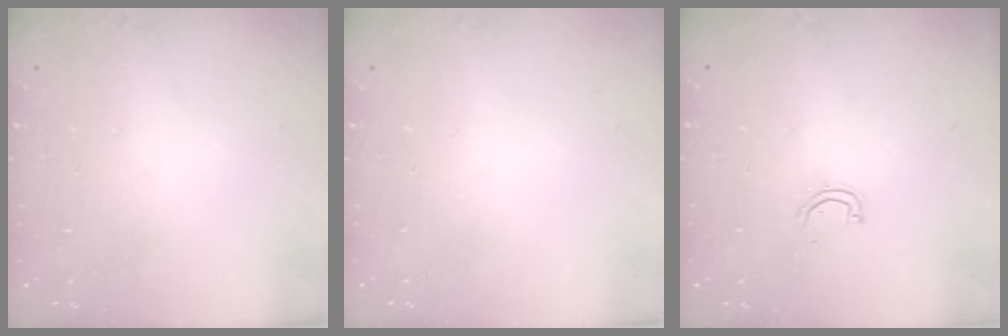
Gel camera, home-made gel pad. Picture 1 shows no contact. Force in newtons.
{"total": 0.0}
{"total": 4.3, "press": 4.3, "slide": 0.4}